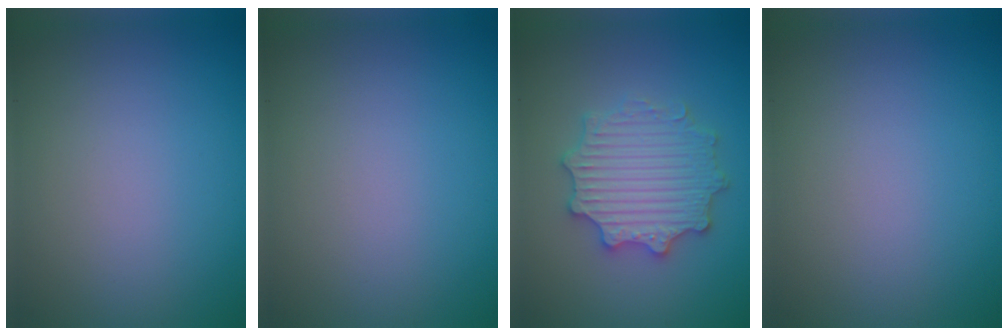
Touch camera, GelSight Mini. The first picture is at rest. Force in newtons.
{"total": 0.0}
{"total": 5.5, "press": 5.4, "slide": 1.0}
{"total": 0.0}